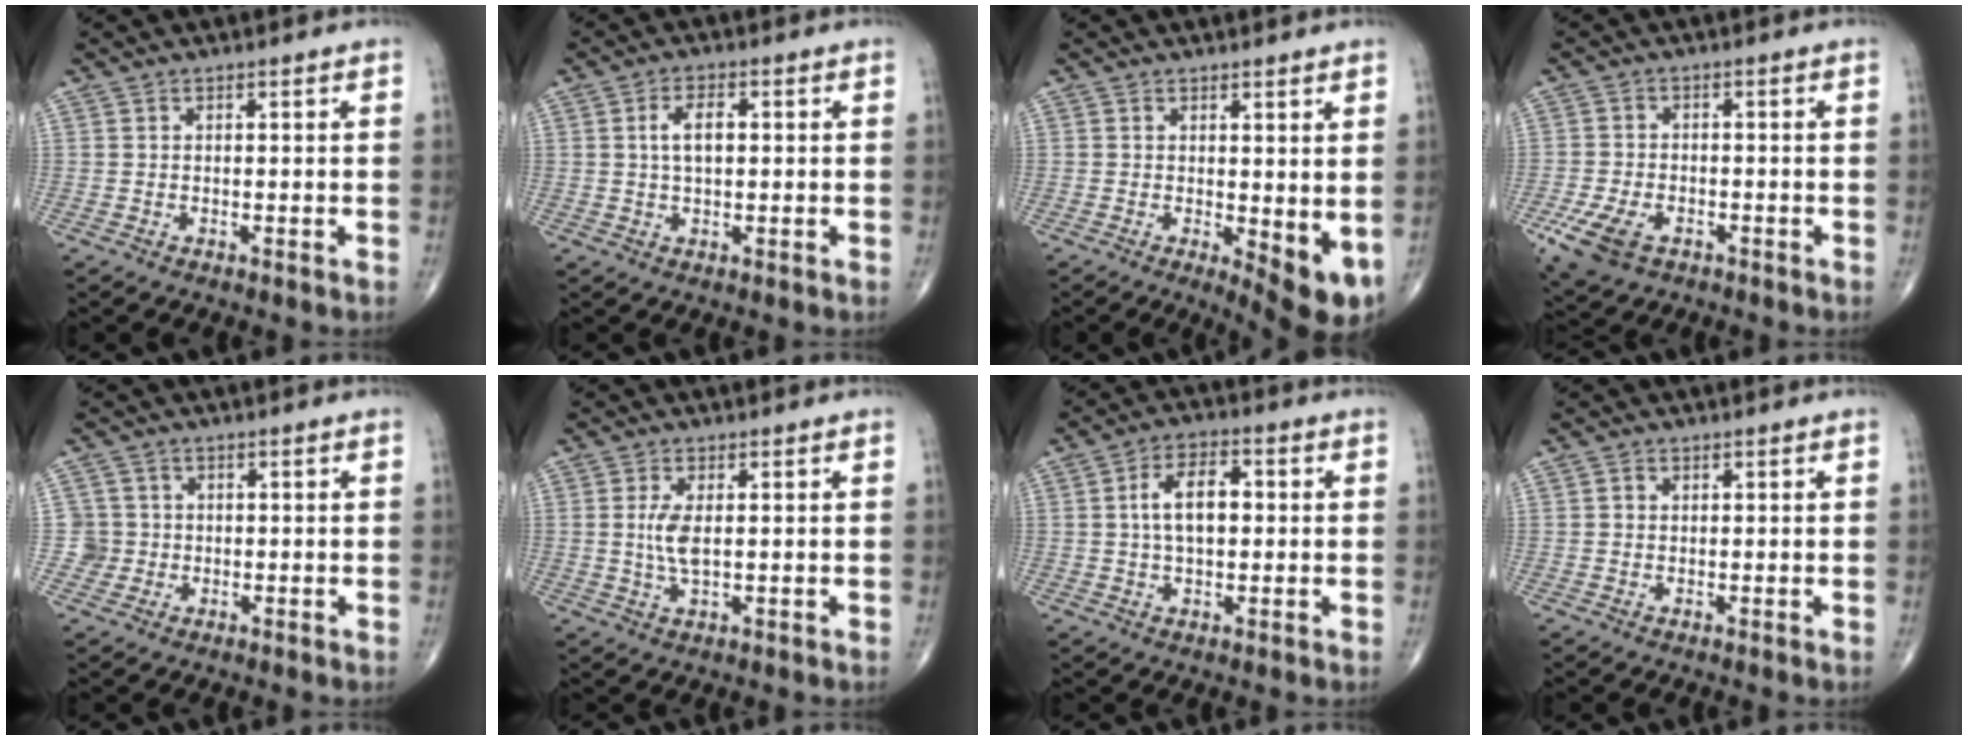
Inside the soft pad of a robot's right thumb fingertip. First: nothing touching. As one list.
[{"total": 4.7, "force": [0.7, 2.4, 4.0], "torque": [-0.076, 0.005, 0.010]}, {"total": 7.2, "force": [-0.3, 2.6, 6.7], "torque": [-0.083, -0.018, 0.003]}, {"total": 7.8, "force": [-3.8, 4.7, 5.0], "torque": [-0.103, 0.005, -0.065]}, {"total": 3.2, "force": [-0.4, 3.2, -0.4], "torque": [0.032, 0.010, -0.014]}, {"total": 4.4, "force": [0.4, 1.8, 4.0], "torque": [-0.088, -0.006, 0.010]}, {"total": 8.2, "force": [0.7, 4.6, 6.8], "torque": [-0.113, 0.017, 0.007]}, {"total": 0.9, "force": [0.1, 0.8, 0.3], "torque": [0.002, 0.001, 0.000]}]